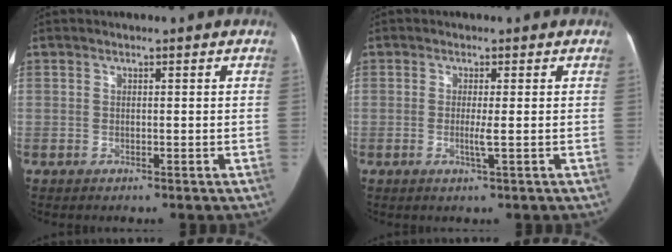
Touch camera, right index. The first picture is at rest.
{"total": 2.0, "force": [-0.3, -0.4, 1.9], "torque": [-0.040, -0.004, -0.007]}